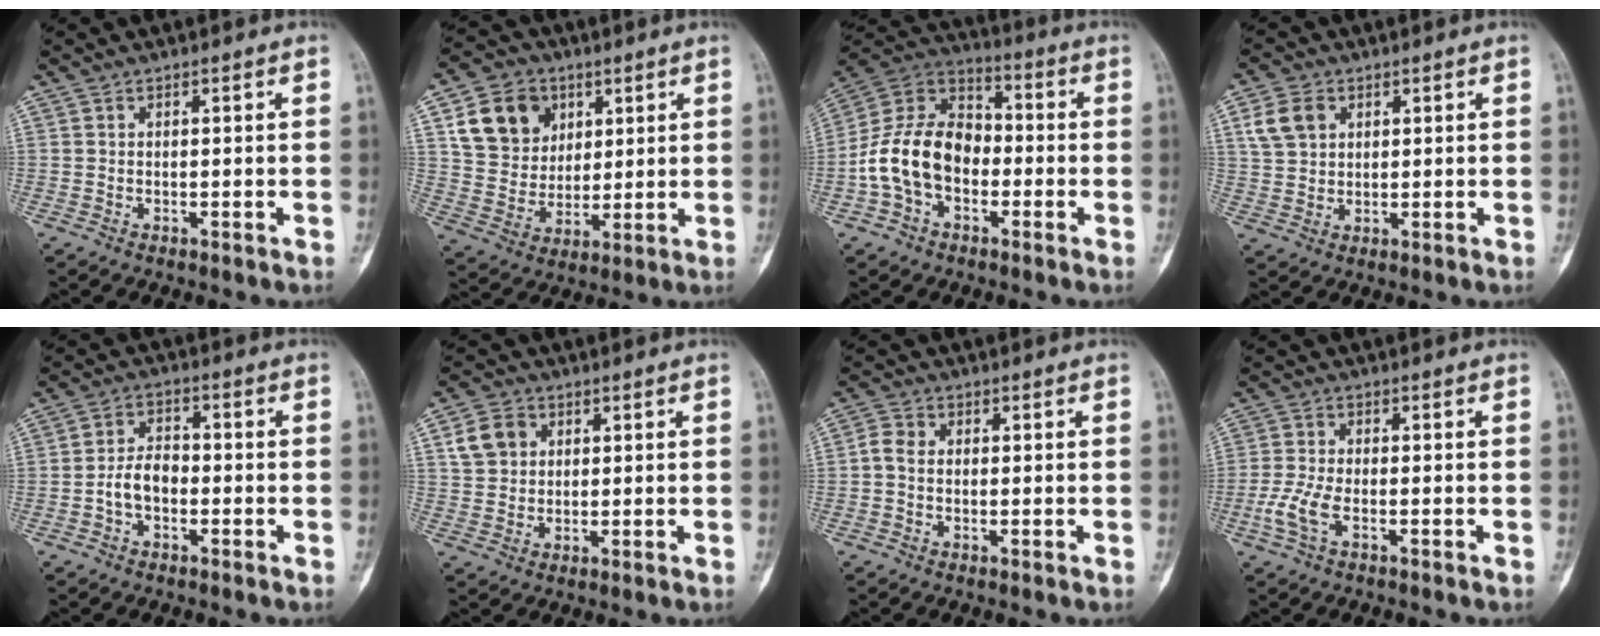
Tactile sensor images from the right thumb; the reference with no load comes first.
{"total": 13.6, "force": [5.5, 11.0, 6.0], "torque": [-0.075, -0.010, 0.104]}
{"total": 15.6, "force": [-3.4, 11.0, 10.6], "torque": [-0.187, 0.047, -0.070]}
{"total": 6.5, "force": [2.5, 4.9, 3.6], "torque": [-0.057, 0.000, 0.050]}
{"total": 5.5, "force": [-1.6, 3.6, 3.8], "torque": [-0.061, 0.026, -0.036]}
{"total": 6.5, "force": [2.2, 5.3, 3.1], "torque": [-0.039, 0.001, 0.042]}
{"total": 3.1, "force": [-0.2, 2.5, 1.9], "torque": [-0.037, 0.010, -0.010]}
{"total": 4.9, "force": [-2.1, 2.2, 3.9], "torque": [-0.098, 0.010, -0.044]}